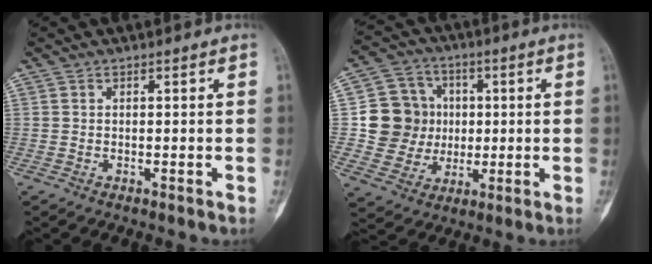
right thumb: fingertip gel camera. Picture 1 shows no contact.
{"total": 12.4, "force": [0.8, 11.6, 4.0], "torque": [-0.025, 0.013, 0.021]}